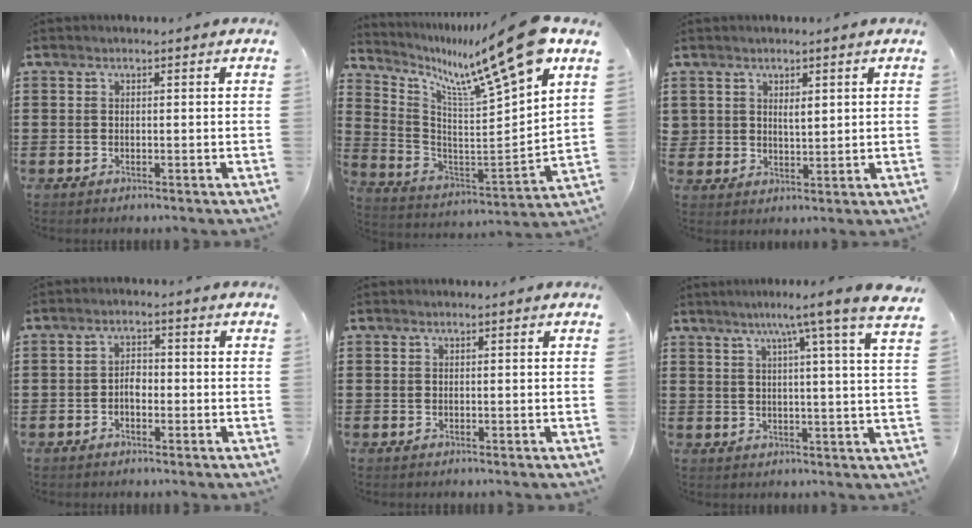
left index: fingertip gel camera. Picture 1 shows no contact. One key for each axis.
{"total": 13.4, "fx": 9.8, "fy": 0.3, "fz": 9.1, "tx": -0.173, "ty": -0.078, "tz": 0.147}
{"total": 2.0, "fx": 1.3, "fy": 1.4, "fz": 0.7, "tx": -0.012, "ty": 0.002, "tz": 0.022}
{"total": 2.4, "fx": -1.0, "fy": 1.3, "fz": 1.7, "tx": -0.034, "ty": 0.006, "tz": -0.021}
{"total": 0.0}
{"total": 7.5, "fx": 4.8, "fy": -1.2, "fz": 5.6, "tx": -0.101, "ty": -0.028, "tz": 0.070}